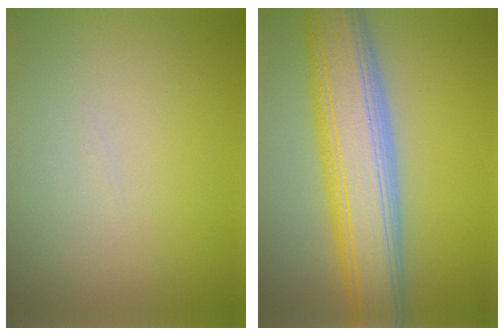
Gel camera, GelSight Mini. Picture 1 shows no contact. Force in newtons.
{"total": 9.7, "press": 9.7, "slide": 0.7}